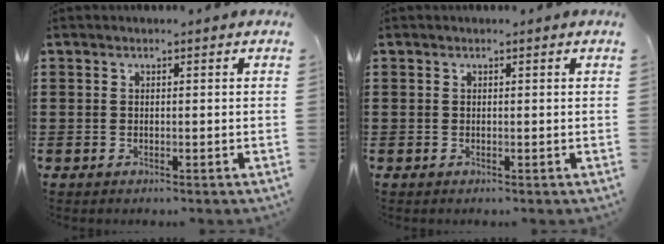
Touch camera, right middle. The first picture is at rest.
{"total": 0.0}